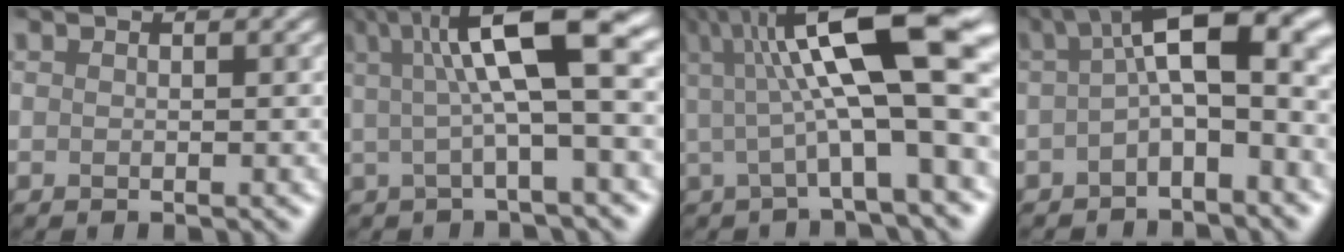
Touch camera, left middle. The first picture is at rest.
{"total": 9.2, "force": [2.1, 2.2, 8.7], "torque": [-0.135, 0.019, 0.029]}
{"total": 13.3, "force": [2.5, 3.3, 12.6], "torque": [-0.192, 0.016, 0.039]}
{"total": 7.8, "force": [0.2, 2.9, 7.3], "torque": [-0.106, 0.025, -0.009]}